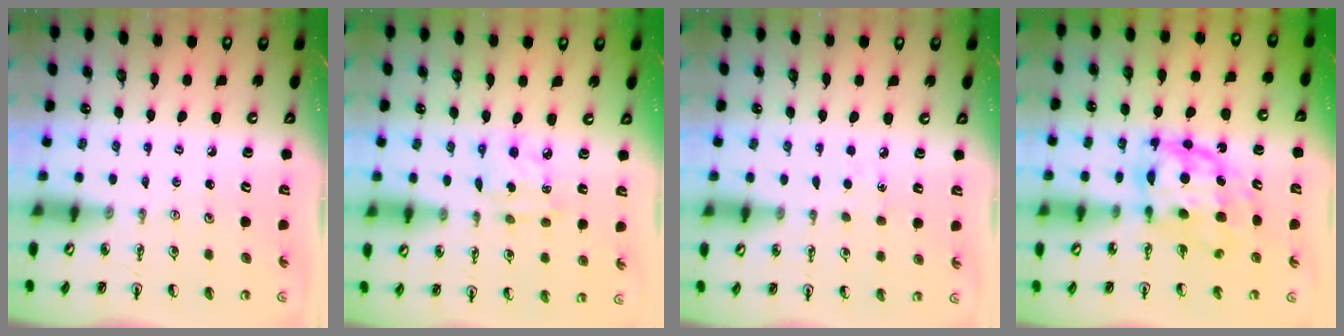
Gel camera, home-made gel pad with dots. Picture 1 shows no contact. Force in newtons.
{"total": 4.3, "press": 4.3, "slide": 0.1}
{"total": 2.9, "press": 2.8, "slide": 0.4}
{"total": 9.7, "press": 9.6, "slide": 0.8}